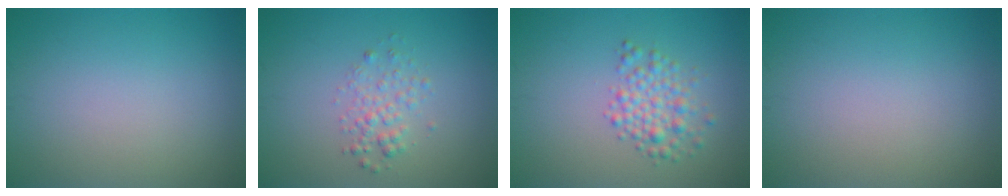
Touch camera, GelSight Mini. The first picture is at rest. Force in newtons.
{"total": 1.9, "press": 1.9, "slide": 0.1}
{"total": 2.9, "press": 2.9, "slide": 0.1}
{"total": 0.0}